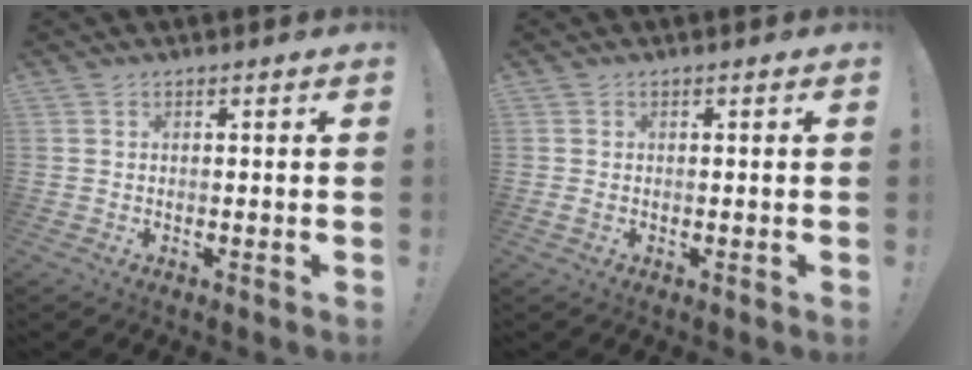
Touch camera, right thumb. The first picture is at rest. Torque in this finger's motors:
{"motor_torque": [-0.01, -0.01, 0.13, -0.03, 0.10]}